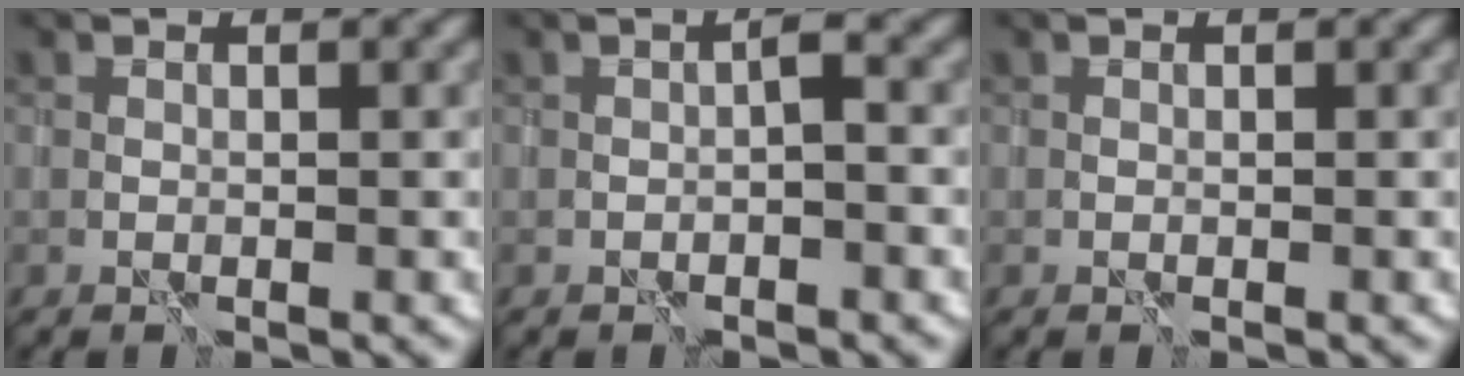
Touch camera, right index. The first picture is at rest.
{"total": 1.3, "force": [-0.5, 0.1, 1.2], "torque": [-0.021, 0.004, -0.008]}
{"total": 0.0}